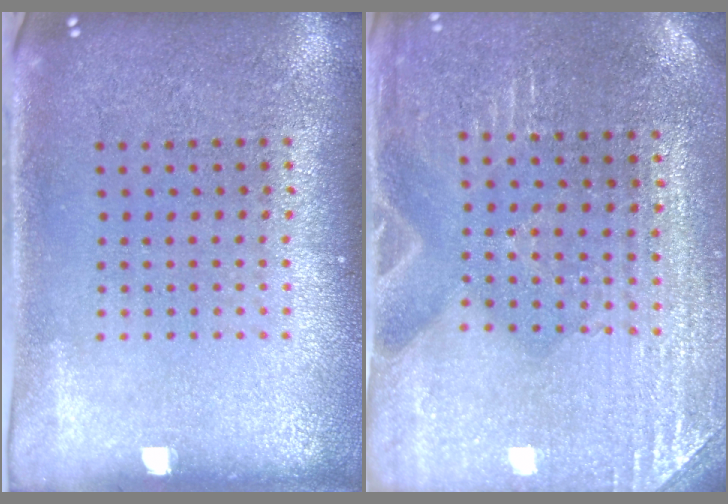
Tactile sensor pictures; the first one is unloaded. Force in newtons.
{"total": 3.0, "press": 3.0, "slide": 0.2}